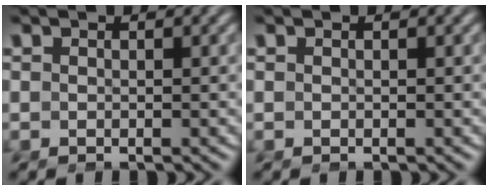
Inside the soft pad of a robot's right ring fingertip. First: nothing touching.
{"total": 0.0}